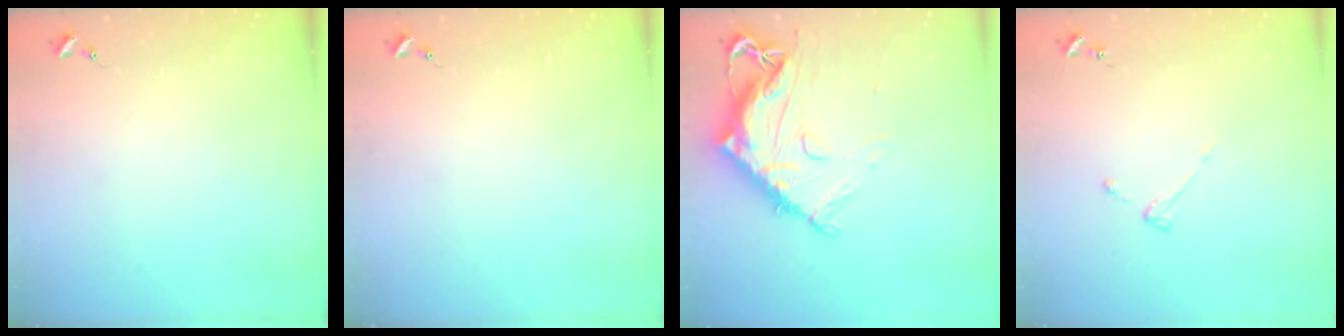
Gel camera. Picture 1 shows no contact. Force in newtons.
{"total": 0.0}
{"total": 14.6, "press": 14.5, "slide": 1.5}
{"total": 3.0, "press": 3.0, "slide": 0.4}